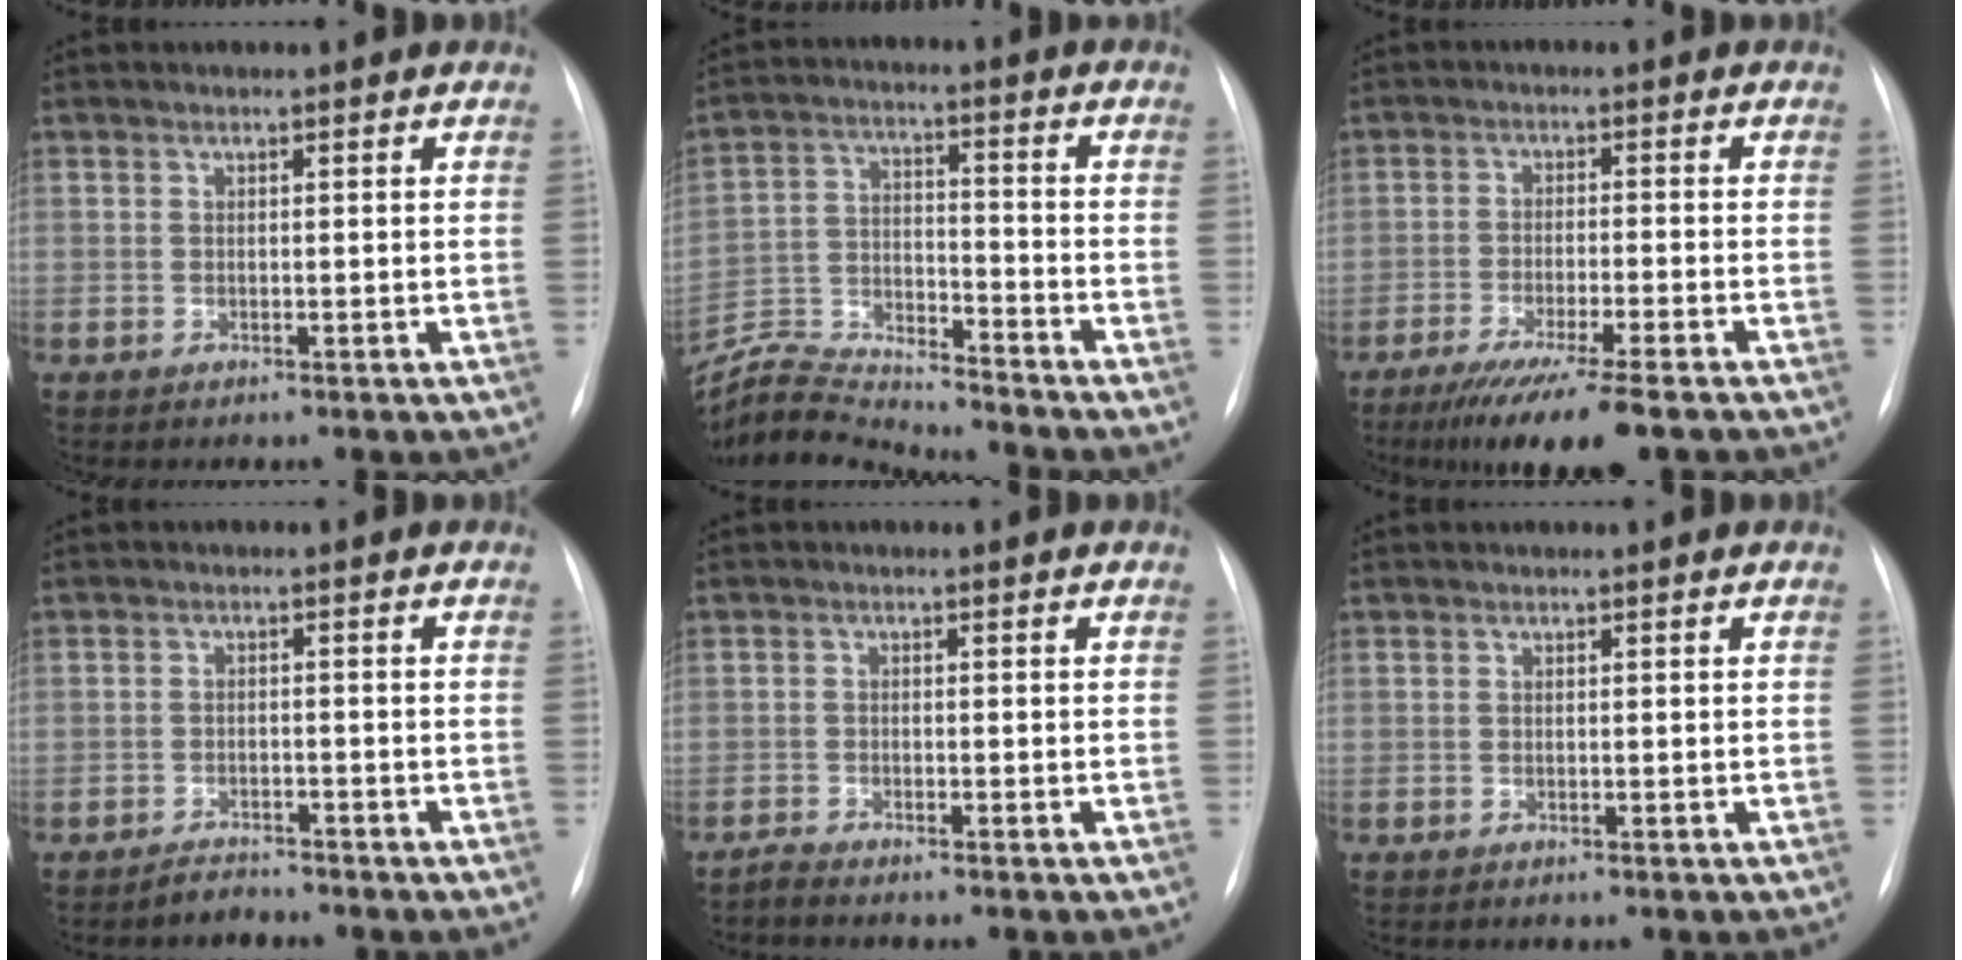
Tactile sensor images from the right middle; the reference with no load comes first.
{"total": 11.3, "force": [-11.2, -0.9, 0.9], "torque": [-0.019, 0.016, -0.208]}
{"total": 11.5, "force": [-8.5, 0.3, 7.7], "torque": [-0.124, -0.032, -0.131]}
{"total": 1.9, "force": [-1.8, 0.5, -0.2], "torque": [-0.003, -0.005, -0.028]}
{"total": 1.2, "force": [-1.2, -0.3, 0.0], "torque": [-0.002, -0.004, -0.024]}
{"total": 0.0}